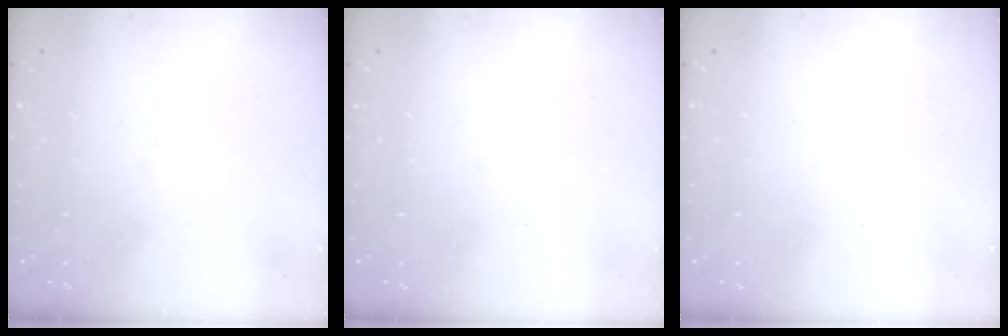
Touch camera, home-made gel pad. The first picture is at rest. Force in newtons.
{"total": 0.0}
{"total": 0.0}